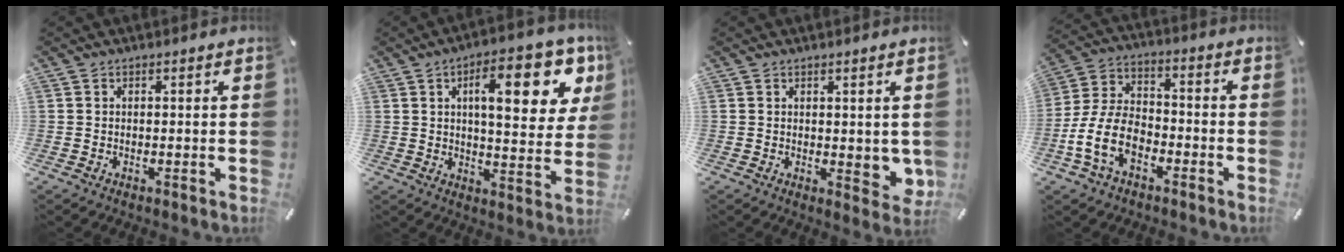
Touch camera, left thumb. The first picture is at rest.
{"total": 17.6, "force": [7.3, 6.9, 14.5], "torque": [-0.204, -0.019, 0.109]}
{"total": 4.5, "force": [0.5, 2.6, 3.6], "torque": [-0.021, -0.011, 0.008]}
{"total": 12.7, "force": [-5.9, 7.8, 8.1], "torque": [-0.180, 0.022, -0.112]}